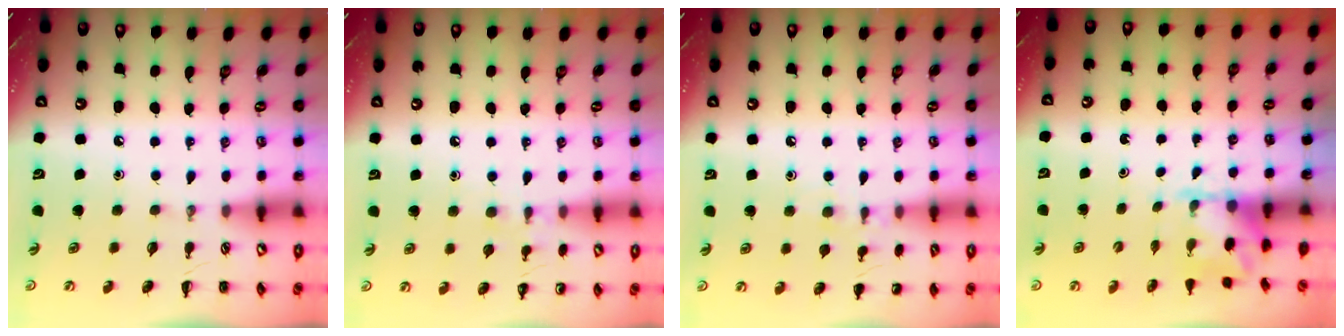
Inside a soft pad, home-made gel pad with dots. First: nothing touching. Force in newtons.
{"total": 5.3, "press": 5.0, "slide": 1.7}
{"total": 7.3, "press": 7.0, "slide": 2.0}
{"total": 2.0, "press": 1.9, "slide": 0.7}